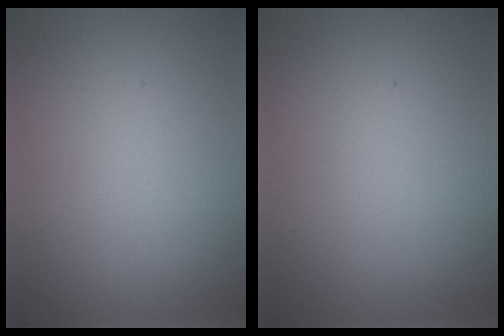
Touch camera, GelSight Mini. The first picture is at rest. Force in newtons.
{"total": 0.0}